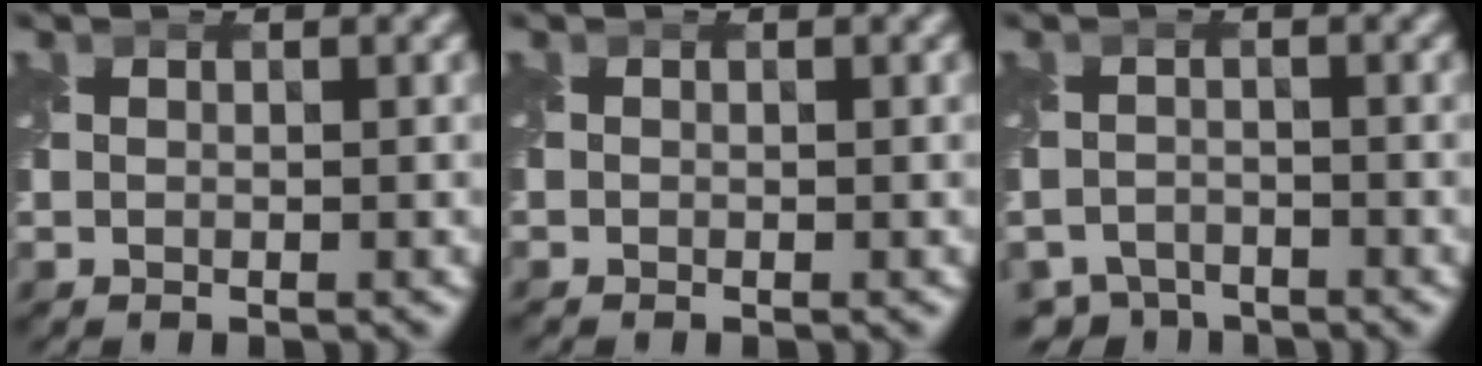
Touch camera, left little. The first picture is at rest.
{"total": 0.0}
{"total": 3.8, "force": [-3.6, 1.2, 0.3], "torque": [0.002, -0.013, -0.067]}